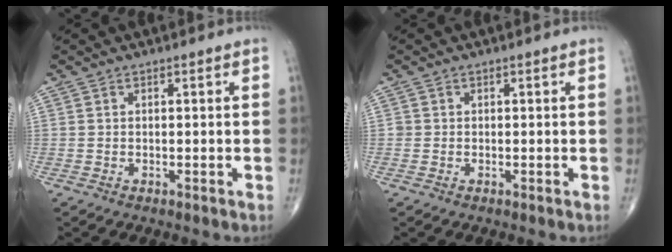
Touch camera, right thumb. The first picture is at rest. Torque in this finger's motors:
{"motor_torque": [0.02, 0.26, 0.19, -0.03, -0.02]}